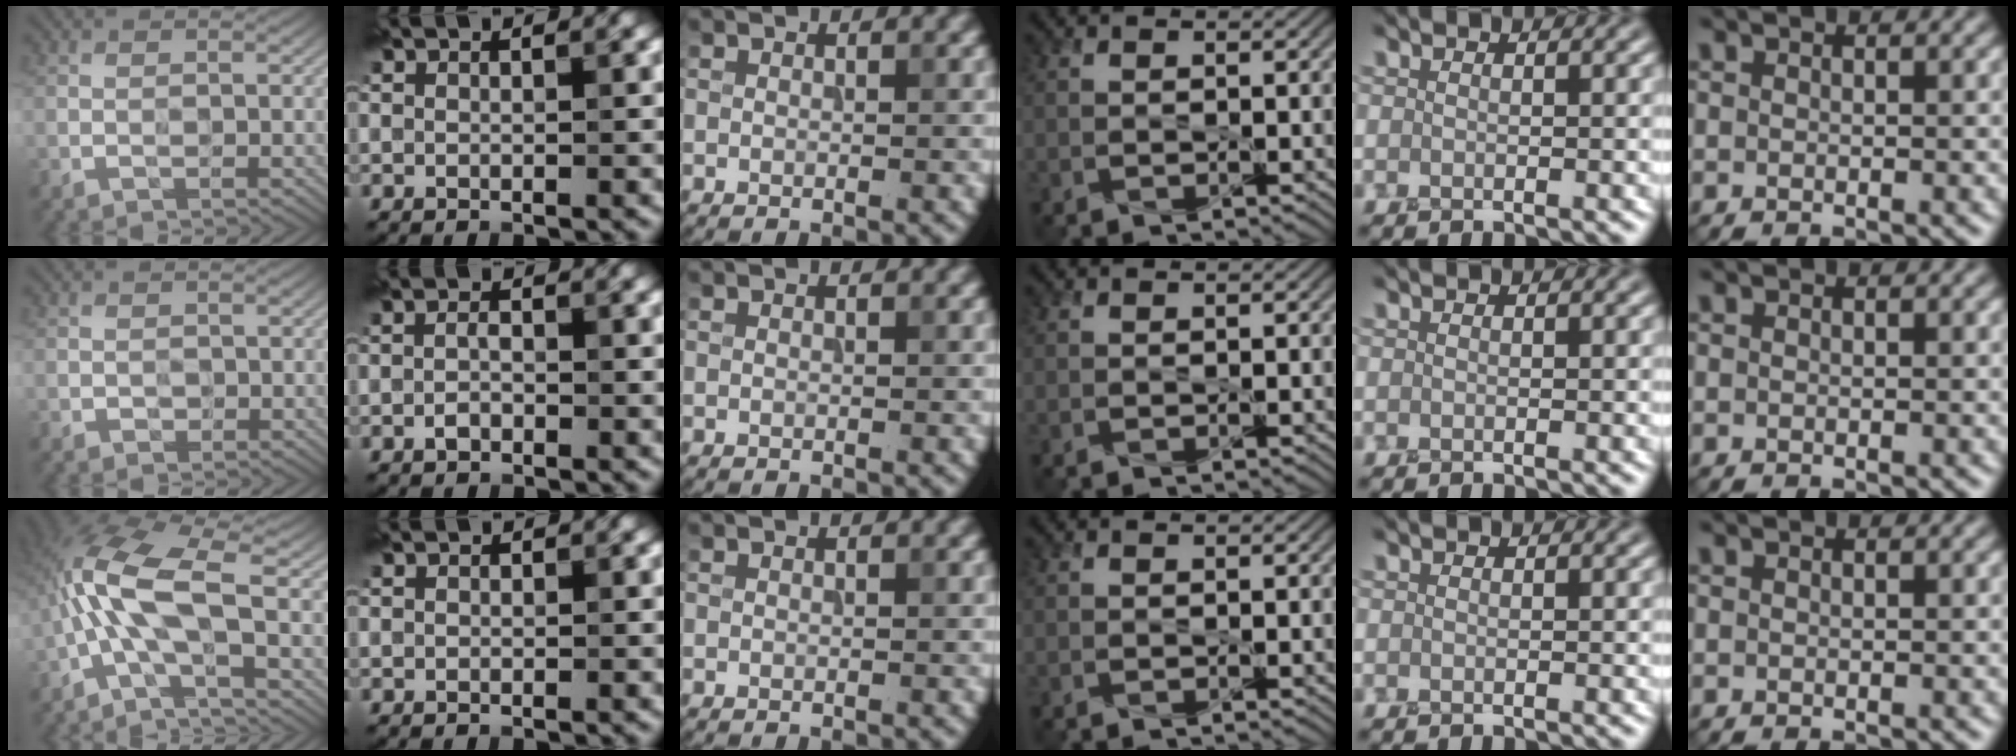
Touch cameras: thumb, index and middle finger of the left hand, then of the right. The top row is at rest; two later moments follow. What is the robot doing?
{"motion": "peel", "object": "tape"}